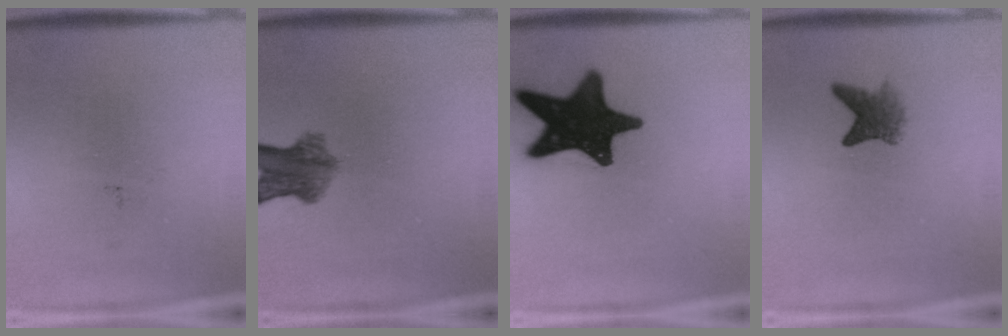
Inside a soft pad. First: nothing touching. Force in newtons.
{"total": 6.1}
{"total": 18.2}
{"total": 3.4}